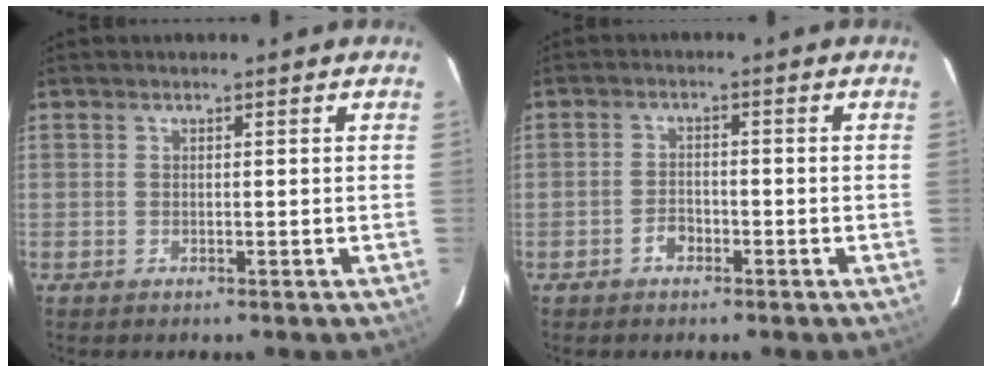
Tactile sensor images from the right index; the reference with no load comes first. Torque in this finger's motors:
{"motor_torque": [0.10, -0.01, 0.00, -0.03]}